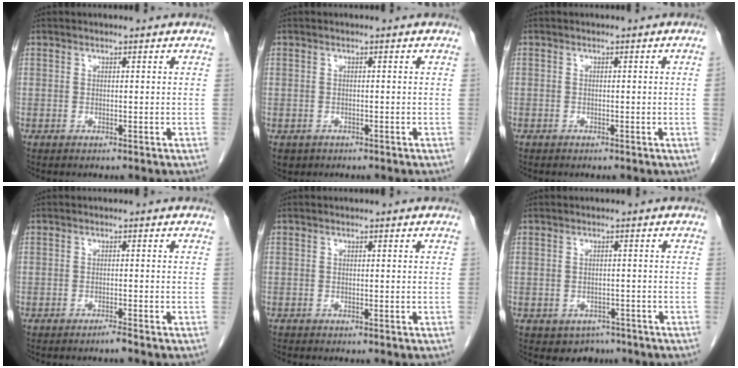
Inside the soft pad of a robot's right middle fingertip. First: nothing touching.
{"total": 2.3, "force": [-1.4, 1.7, 0.5], "torque": [-0.010, 0.000, -0.017]}
{"total": 0.8, "force": [-0.2, -0.3, 0.7], "torque": [-0.004, 0.003, -0.004]}
{"total": 1.2, "force": [-1.0, -0.2, 0.6], "torque": [-0.009, 0.000, -0.017]}
{"total": 0.0}
{"total": 3.3, "force": [-2.2, 2.4, 0.7], "torque": [-0.002, 0.007, -0.023]}